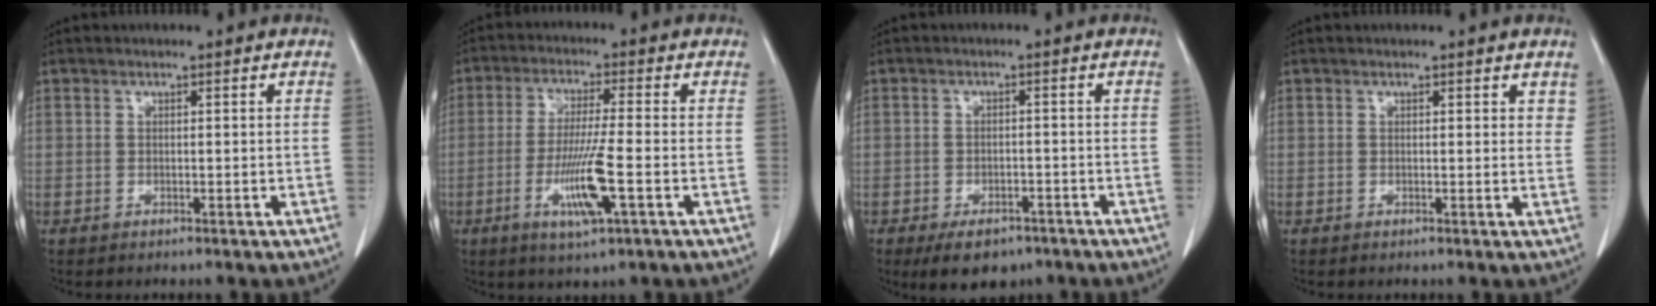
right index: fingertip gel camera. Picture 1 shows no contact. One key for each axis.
{"total": 9.0, "fx": -3.0, "fy": 0.0, "fz": 8.5, "tx": -0.165, "ty": -0.015, "tz": -0.056}
{"total": 6.1, "fx": -4.2, "fy": 3.3, "fz": 2.9, "tx": -0.041, "ty": 0.000, "tz": -0.058}
{"total": 1.6, "fx": 1.2, "fy": 0.8, "fz": 0.7, "tx": 0.005, "ty": -0.002, "tz": 0.005}